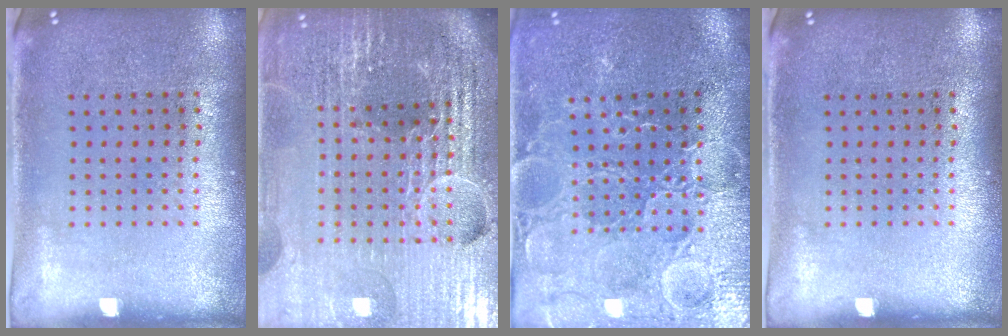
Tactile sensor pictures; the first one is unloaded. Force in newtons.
{"total": 6.7, "press": 5.9, "slide": 3.1}
{"total": 3.6, "press": 3.5, "slide": 0.8}
{"total": 0.0}